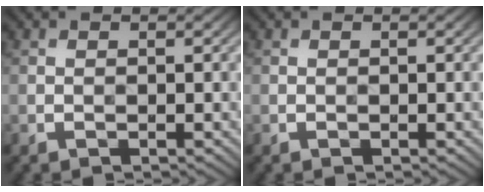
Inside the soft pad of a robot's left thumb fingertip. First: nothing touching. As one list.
[{"total": 0.0}]